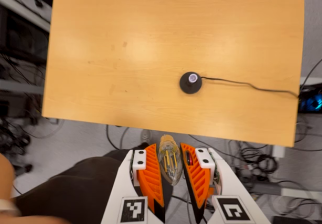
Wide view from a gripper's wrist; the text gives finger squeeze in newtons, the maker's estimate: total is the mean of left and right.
{"total": 13.5, "left": 13.7, "right": 13.3}